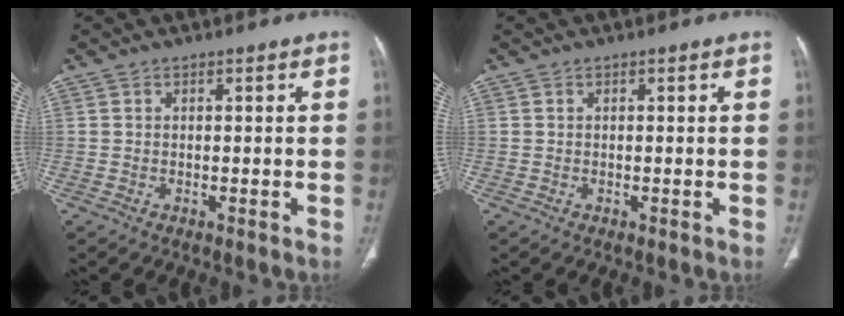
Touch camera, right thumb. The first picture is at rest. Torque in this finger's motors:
{"motor_torque": [-0.26, 0.22, 0.13, -0.09, 0.00]}